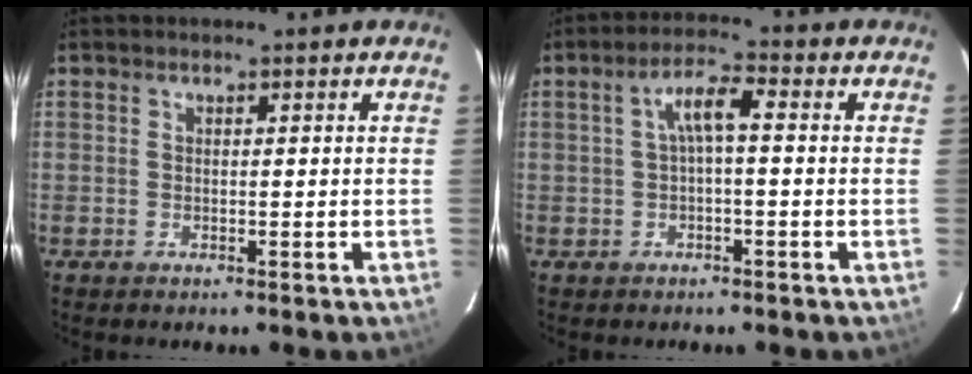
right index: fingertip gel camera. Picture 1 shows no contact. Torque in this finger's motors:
{"motor_torque": [0.38, 0.03, 0.25, 0.09]}